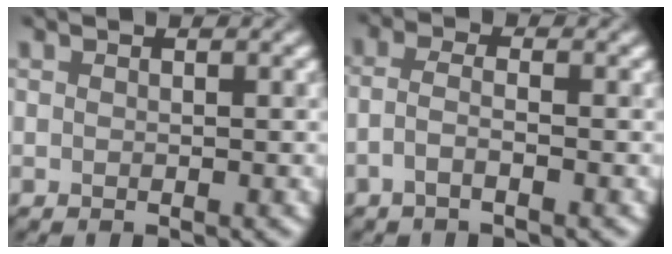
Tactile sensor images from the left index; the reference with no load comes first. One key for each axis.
{"total": 1.9, "fx": -1.0, "fy": 0.6, "fz": 1.5, "tx": -0.033, "ty": 0.008, "tz": -0.027}